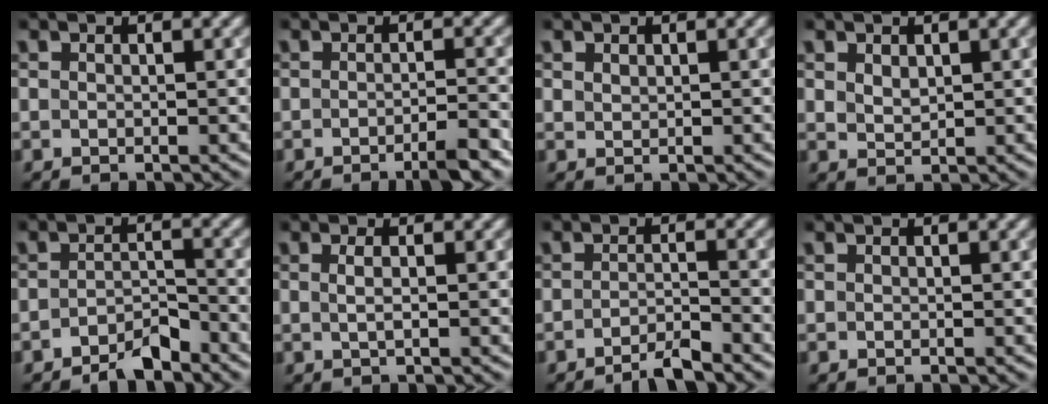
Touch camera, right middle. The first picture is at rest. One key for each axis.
{"total": 3.1, "fx": -1.7, "fy": 0.6, "fz": 2.5, "tx": -0.030, "ty": -0.001, "tz": -0.036}
{"total": 0.6, "fx": 0.4, "fy": 0.4, "fz": 0.2, "tx": -0.007, "ty": -0.001, "tz": 0.012}
{"total": 1.5, "fx": 0.7, "fy": 0.9, "fz": 0.9, "tx": -0.017, "ty": -0.002, "tz": 0.018}
{"total": 2.8, "fx": -2.3, "fy": 0.8, "fz": 1.4, "tx": -0.020, "ty": 0.008, "tz": -0.043}
{"total": 1.2, "fx": 0.1, "fy": 0.4, "fz": 1.2, "tx": -0.018, "ty": 0.003, "tz": -0.001}
{"total": 2.5, "fx": -1.8, "fy": 0.4, "fz": 1.6, "tx": -0.019, "ty": 0.005, "tz": -0.042}
{"total": 0.0}